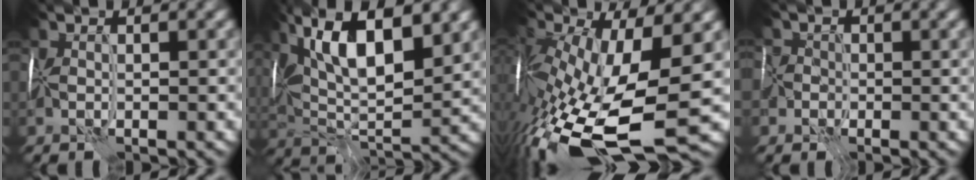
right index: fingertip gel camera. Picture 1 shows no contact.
{"total": 10.9, "force": [4.6, 4.4, 8.9], "torque": [-0.154, 0.007, 0.078]}
{"total": 15.7, "force": [-5.2, 6.4, 13.4], "torque": [-0.282, -0.033, -0.086]}
{"total": 5.5, "force": [-2.0, 4.6, 2.2], "torque": [-0.049, -0.001, -0.055]}